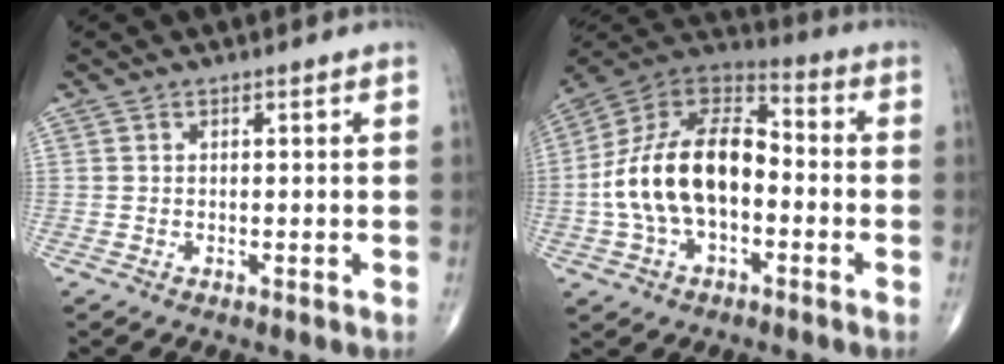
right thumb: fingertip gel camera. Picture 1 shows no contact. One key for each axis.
{"total": 18.7, "fx": -2.4, "fy": 10.9, "fz": 15.0, "tx": -0.270, "ty": 0.045, "tz": -0.051}